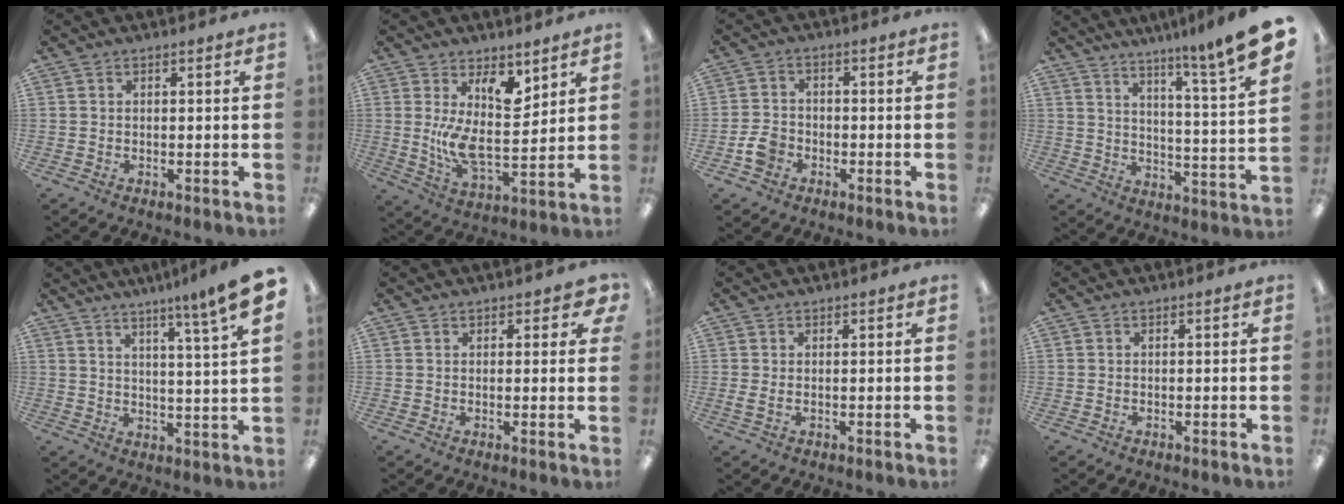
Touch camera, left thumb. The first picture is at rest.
{"total": 12.0, "force": [4.9, 5.6, 9.5], "torque": [-0.169, -0.037, 0.086]}
{"total": 4.8, "force": [-2.3, 3.6, 2.3], "torque": [-0.047, 0.010, -0.043]}
{"total": 10.9, "force": [8.7, -0.6, 6.6], "torque": [-0.105, -0.086, 0.133]}
{"total": 9.4, "force": [6.6, -0.3, 6.7], "torque": [-0.102, -0.047, 0.102]}
{"total": 3.2, "force": [2.0, 1.8, 1.7], "torque": [-0.012, -0.005, 0.033]}
{"total": 1.4, "force": [0.3, 0.2, 1.4], "torque": [-0.027, -0.001, 0.006]}
{"total": 0.0}